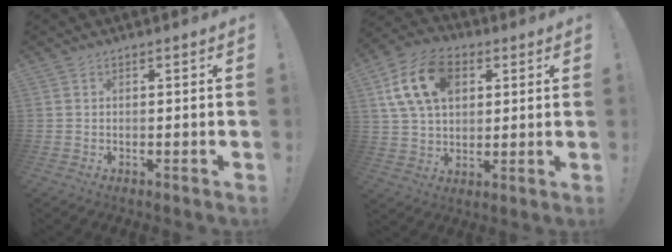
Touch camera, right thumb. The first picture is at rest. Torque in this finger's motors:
{"motor_torque": [0.13, 0.61, 1.15, 0.53, 0.09]}